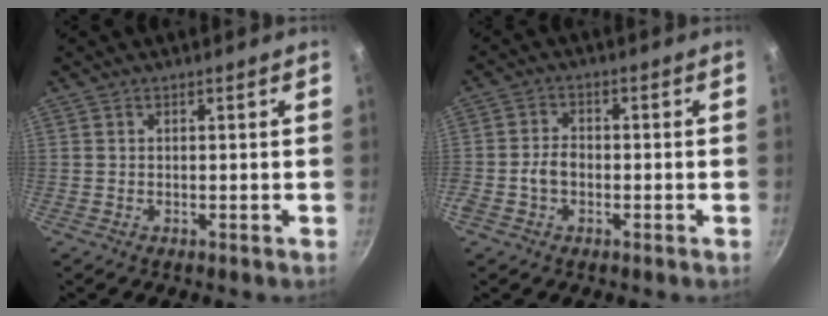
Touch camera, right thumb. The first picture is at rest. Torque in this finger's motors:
{"motor_torque": [0.64, 0.63, 0.79, -0.11, 0.05]}